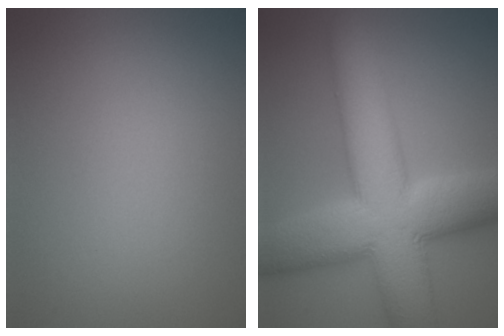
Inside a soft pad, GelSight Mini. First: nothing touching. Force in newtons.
{"total": 13.2, "press": 13.2, "slide": 0.4}